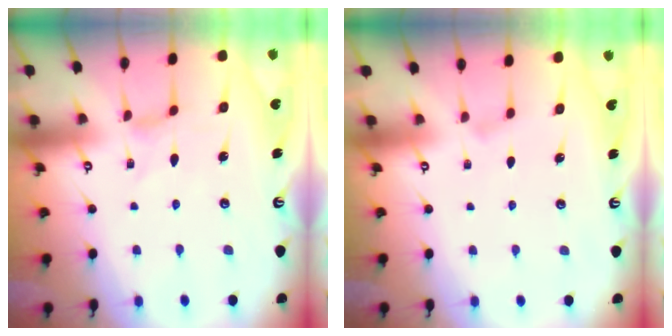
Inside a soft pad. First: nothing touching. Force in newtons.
{"total": 0.7, "press": 0.6, "slide": 0.3}